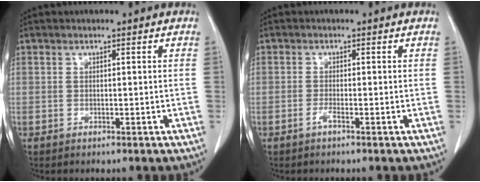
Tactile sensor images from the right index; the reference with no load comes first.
{"total": 1.0, "force": [-0.7, -0.1, 0.7], "torque": [-0.014, 0.001, -0.014]}